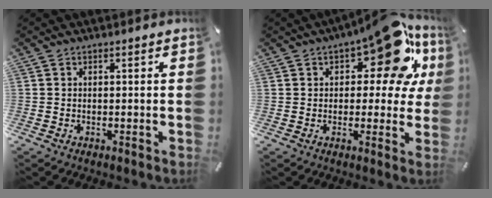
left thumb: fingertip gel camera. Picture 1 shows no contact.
{"total": 18.9, "force": [9.1, 8.8, 14.0], "torque": [-0.176, -0.053, 0.145]}